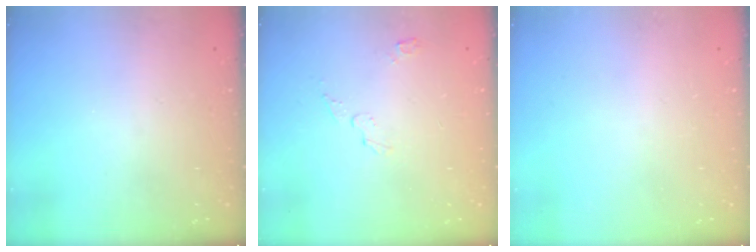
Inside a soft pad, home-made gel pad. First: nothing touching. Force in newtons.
{"total": 3.6, "press": 3.6, "slide": 0.3}
{"total": 0.0}